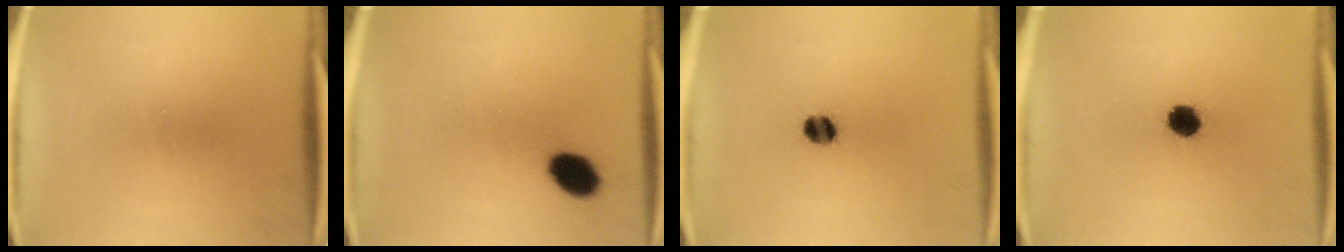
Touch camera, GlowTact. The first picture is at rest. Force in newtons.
{"total": 6.7}
{"total": 4.4}
{"total": 5.8}